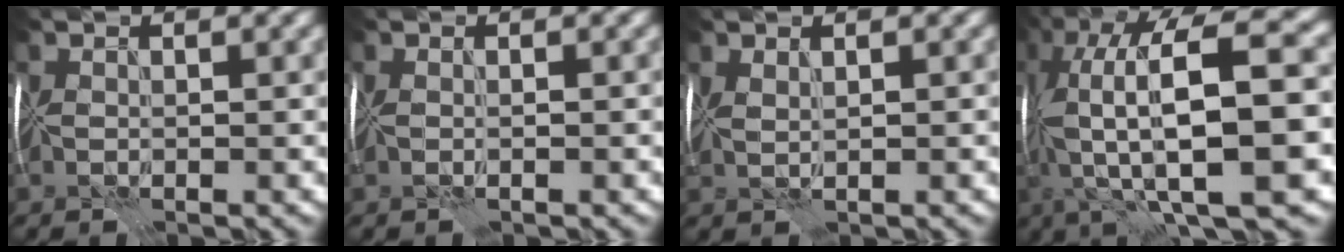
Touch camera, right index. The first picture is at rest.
{"total": 0.6, "force": [-0.2, -0.2, 0.5], "torque": [-0.003, 0.006, 0.001]}
{"total": 0.8, "force": [0.5, -0.6, 0.1], "torque": [-0.008, 0.002, 0.015]}
{"total": 15.4, "force": [0.7, 5.0, 14.6], "torque": [-0.259, 0.021, 0.032]}